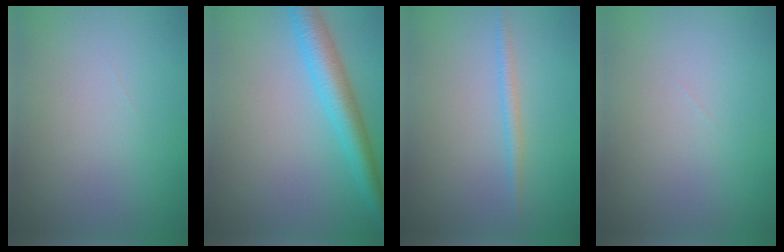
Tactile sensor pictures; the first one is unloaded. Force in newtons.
{"total": 4.7, "press": 4.7, "slide": 0.1}
{"total": 1.2, "press": 1.2, "slide": 0.1}
{"total": 0.0}